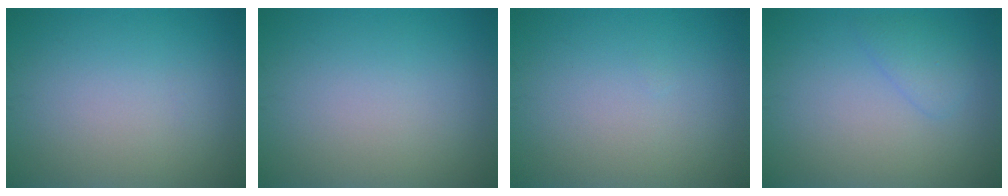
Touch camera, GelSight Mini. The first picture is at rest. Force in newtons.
{"total": 0.0}
{"total": 0.0}
{"total": 1.6, "press": 1.6, "slide": 0.1}